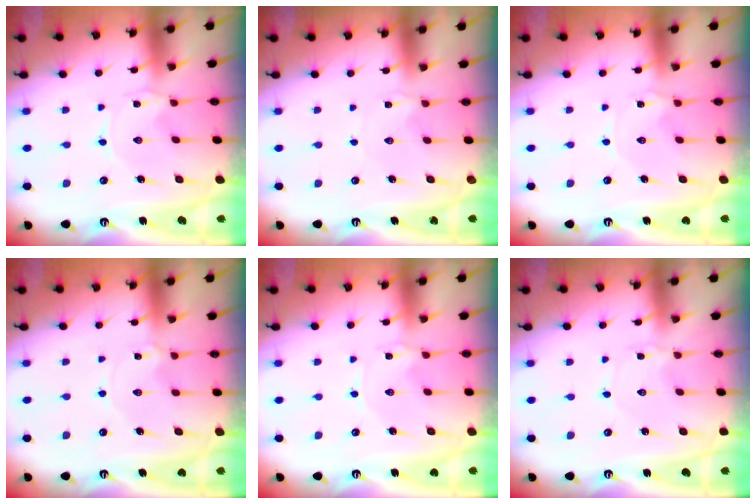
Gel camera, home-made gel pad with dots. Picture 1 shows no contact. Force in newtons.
{"total": 2.1, "press": 2.1, "slide": 0.4}
{"total": 3.8, "press": 3.8, "slide": 0.4}
{"total": 2.4, "press": 2.4, "slide": 0.3}
{"total": 0.6, "press": 0.6, "slide": 0.1}
{"total": 1.8, "press": 1.7, "slide": 0.3}